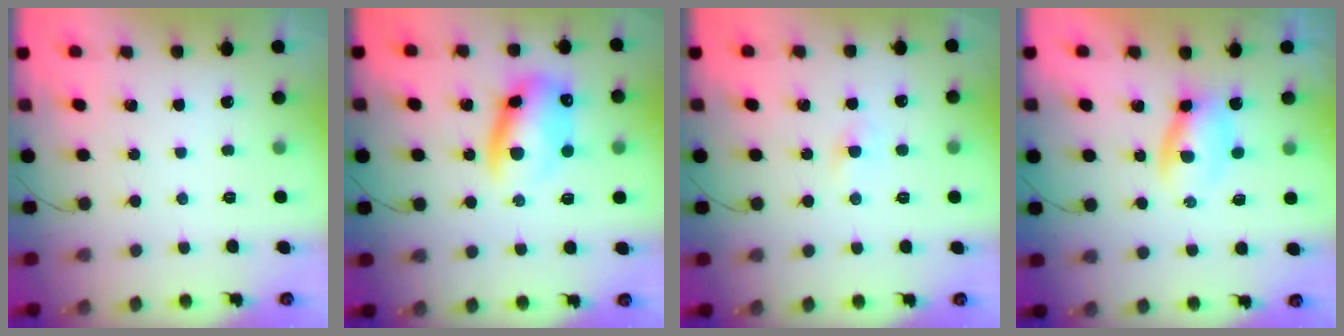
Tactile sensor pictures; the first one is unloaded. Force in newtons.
{"total": 11.7, "press": 11.4, "slide": 2.7}
{"total": 2.2, "press": 2.1, "slide": 0.8}
{"total": 3.4, "press": 3.1, "slide": 1.2}